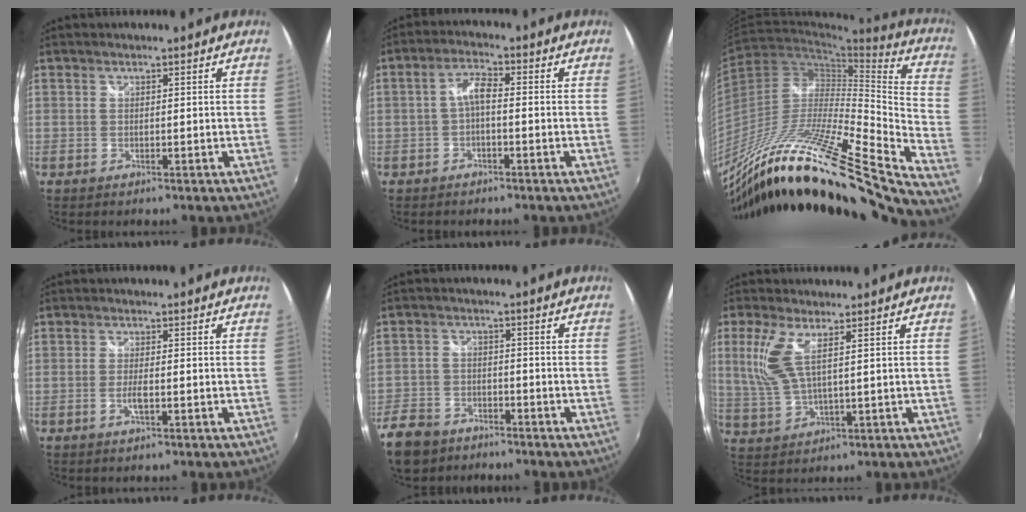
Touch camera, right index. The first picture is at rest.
{"total": 3.5, "force": [-1.0, 1.1, 3.2], "torque": [-0.066, 0.011, -0.020]}
{"total": 30.8, "force": [-24.4, 0.9, 18.8], "torque": [-0.263, -0.058, -0.415]}
{"total": 2.5, "force": [-0.8, 0.4, 2.3], "torque": [-0.046, -0.004, -0.015]}
{"total": 10.3, "force": [-7.3, 6.4, 3.6], "torque": [-0.116, -0.002, -0.133]}
{"total": 7.1, "force": [2.5, 1.9, 6.4], "torque": [-0.148, 0.000, 0.058]}